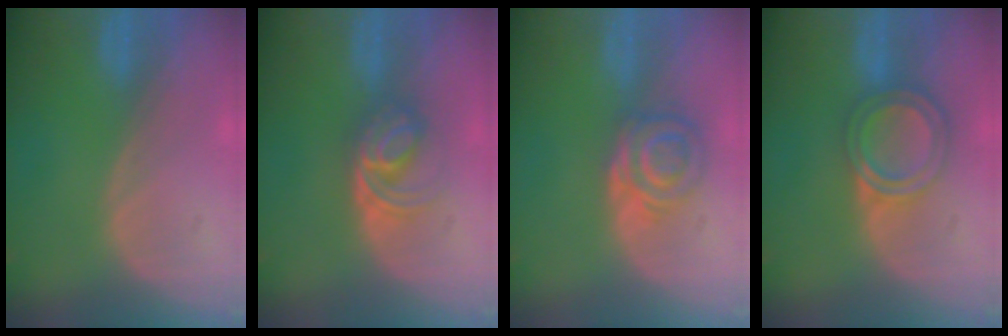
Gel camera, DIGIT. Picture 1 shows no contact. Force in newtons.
{"total": 5.9, "press": 5.1, "slide": 3.0}
{"total": 5.5, "press": 5.2, "slide": 1.8}
{"total": 6.2, "press": 5.4, "slide": 2.9}